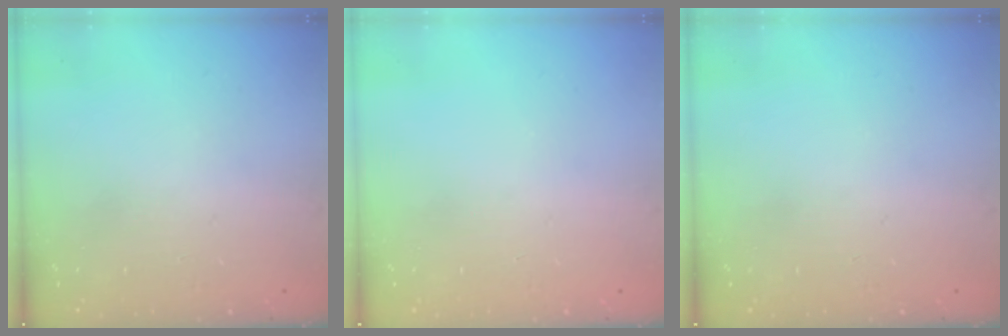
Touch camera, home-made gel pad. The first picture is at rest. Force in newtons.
{"total": 0.0}
{"total": 0.0}